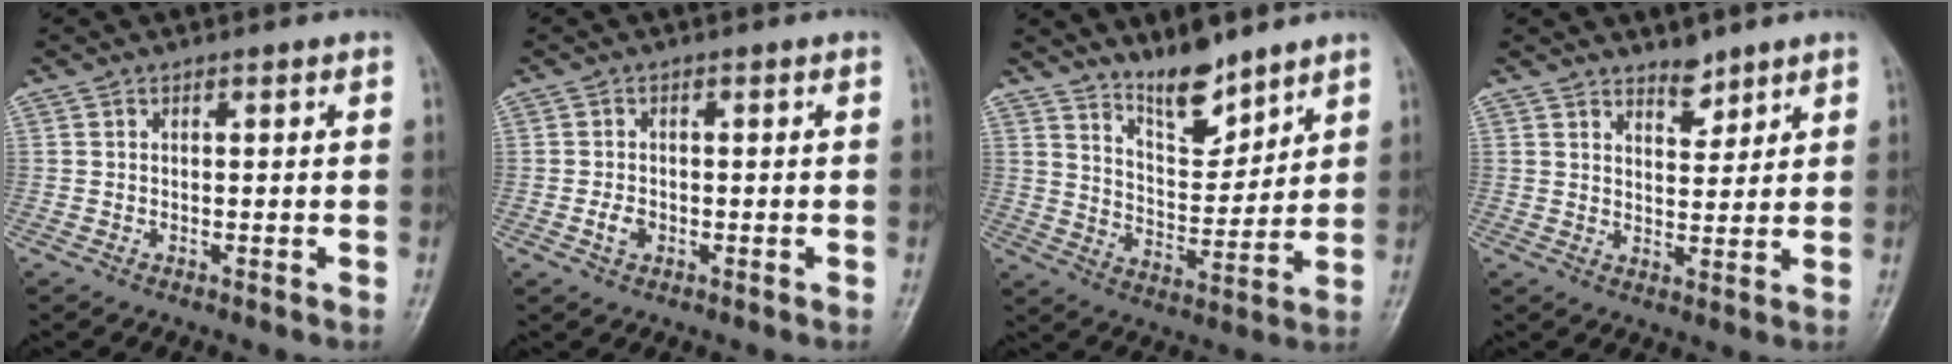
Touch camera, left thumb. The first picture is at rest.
{"total": 2.5, "force": [-0.8, 1.8, 1.5], "torque": [-0.024, 0.006, -0.015]}
{"total": 9.5, "force": [7.8, 3.2, 4.5], "torque": [-0.050, -0.072, 0.144]}
{"total": 3.8, "force": [3.1, 1.7, 1.4], "torque": [-0.005, -0.026, 0.053]}